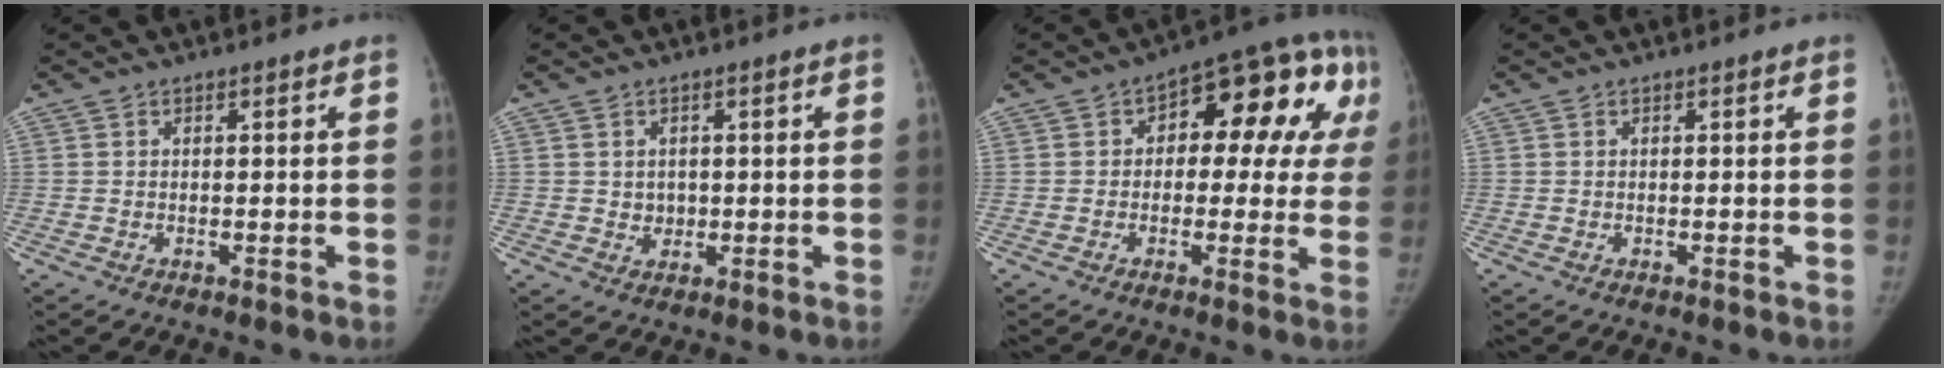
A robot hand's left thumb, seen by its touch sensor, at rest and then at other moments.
{"total": 2.3, "force": [0.1, 2.1, 1.0], "torque": [0.000, 0.001, 0.006]}
{"total": 17.6, "force": [4.0, 9.5, 14.2], "torque": [-0.117, 0.031, 0.037]}
{"total": 0.0}